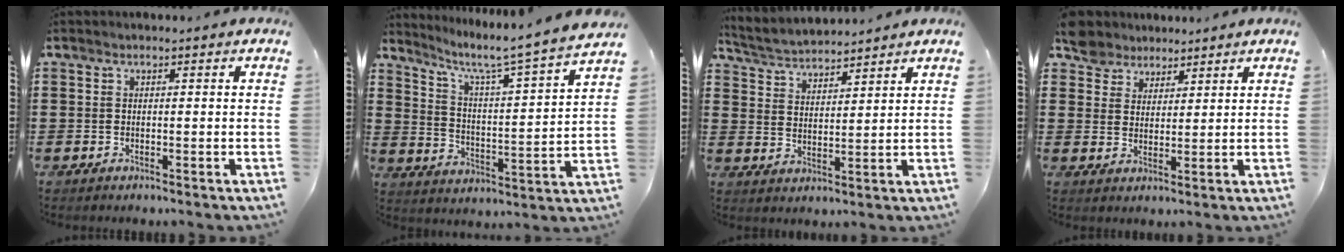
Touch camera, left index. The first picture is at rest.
{"total": 5.4, "force": [4.5, -0.9, 2.8], "torque": [-0.077, -0.049, 0.061]}
{"total": 3.7, "force": [3.7, 0.3, 0.2], "torque": [-0.021, -0.017, 0.065]}
{"total": 4.3, "force": [3.7, 2.3, 0.1], "torque": [-0.023, 0.001, 0.070]}